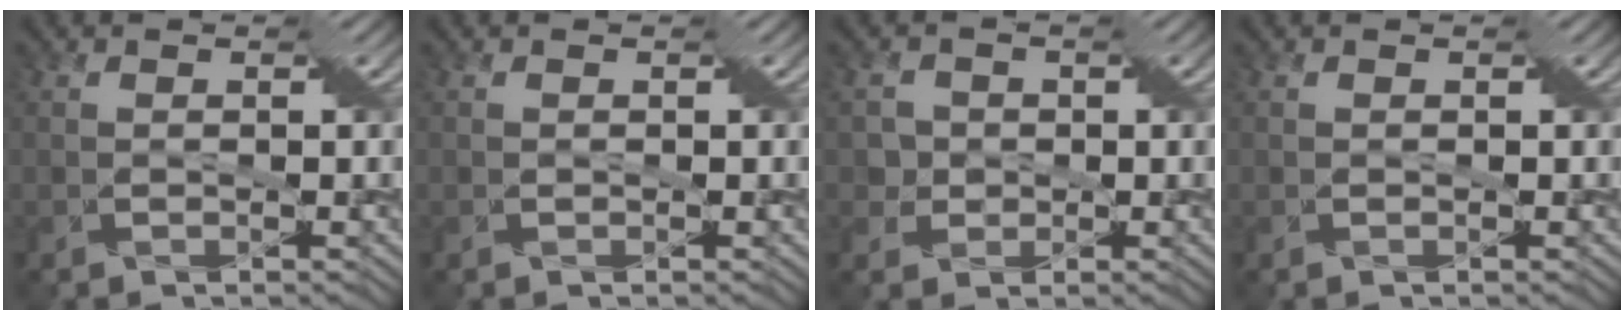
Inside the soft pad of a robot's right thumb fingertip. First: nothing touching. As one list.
[{"total": 0.0}, {"total": 3.6, "force": [0.3, 3.5, 0.8], "torque": [-0.027, 0.013, -0.002]}, {"total": 0.0}]